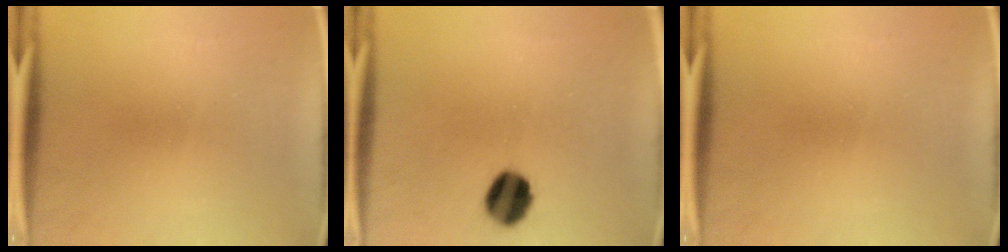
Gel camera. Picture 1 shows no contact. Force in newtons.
{"total": 9.3}
{"total": 0.0}